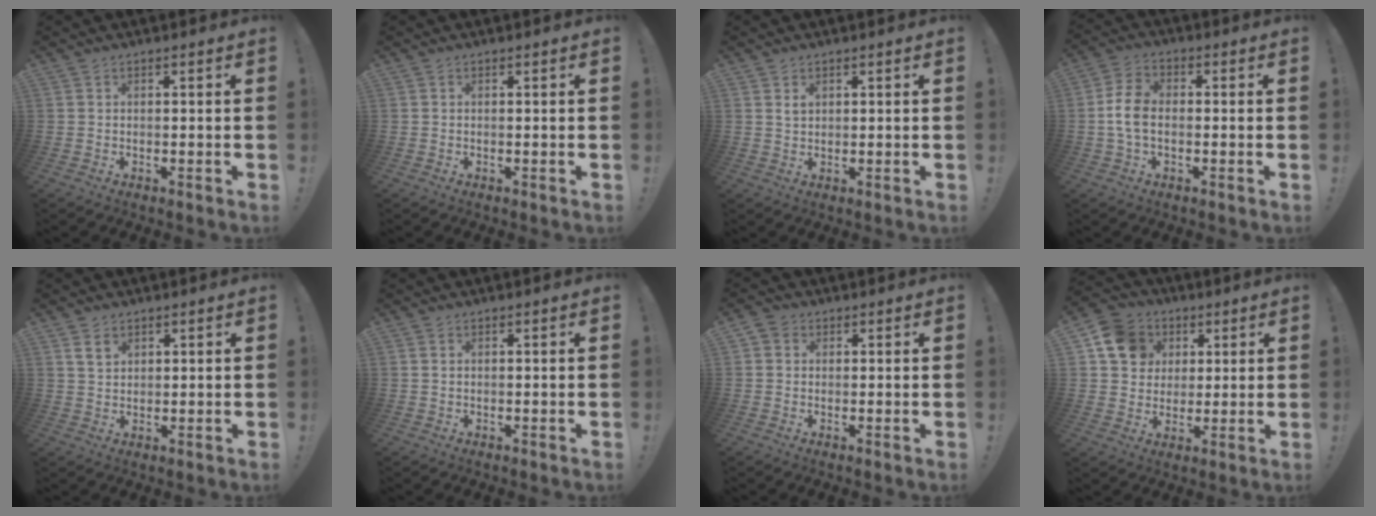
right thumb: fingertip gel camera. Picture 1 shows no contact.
{"total": 0.0}
{"total": 1.7, "force": [1.0, 1.0, 1.0], "torque": [-0.007, -0.007, 0.016]}
{"total": 8.3, "force": [-1.2, 5.3, 6.3], "torque": [-0.128, 0.010, -0.017]}
{"total": 4.1, "force": [2.3, 2.6, 2.1], "torque": [-0.024, -0.009, 0.042]}
{"total": 0.6, "force": [0.3, 0.4, 0.3], "torque": [-0.006, 0.001, 0.006]}
{"total": 2.8, "force": [0.8, 2.5, 0.9], "torque": [-0.019, 0.004, 0.016]}
{"total": 12.7, "force": [4.6, 10.9, 4.6], "torque": [-0.063, -0.015, 0.094]}